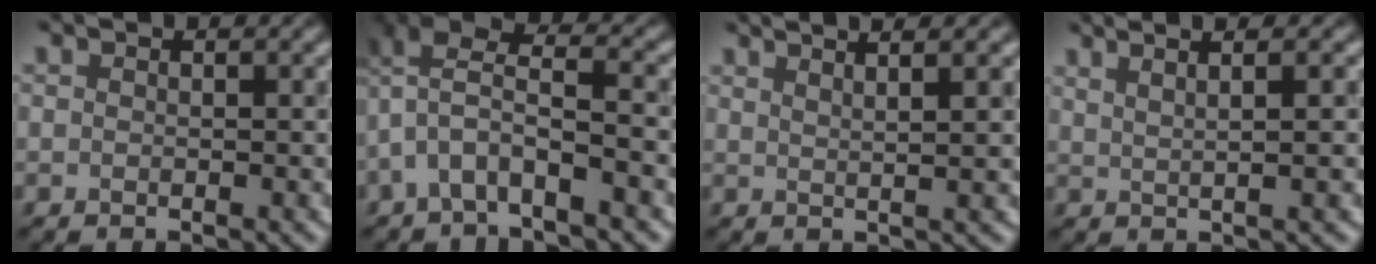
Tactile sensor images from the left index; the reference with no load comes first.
{"total": 4.9, "force": [-1.4, 1.7, 4.4], "torque": [-0.092, 0.019, -0.027]}
{"total": 5.1, "force": [3.6, 1.3, 3.4], "torque": [-0.029, 0.033, 0.028]}
{"total": 6.0, "force": [3.7, 2.1, 4.3], "torque": [-0.046, 0.044, 0.034]}